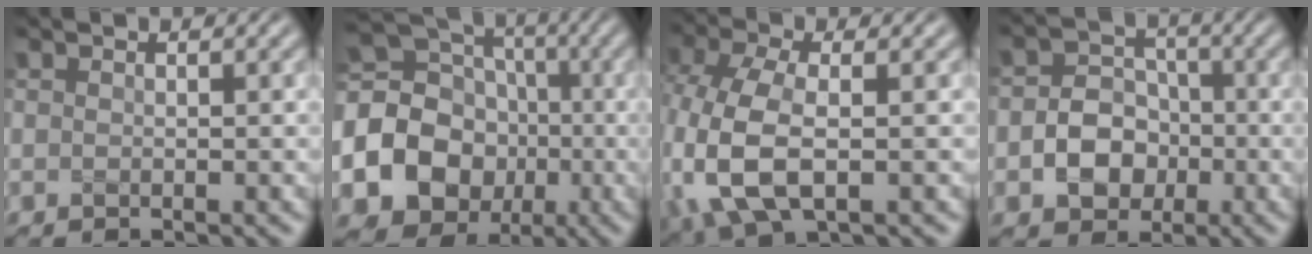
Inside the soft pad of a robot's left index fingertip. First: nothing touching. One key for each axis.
{"total": 17.4, "fx": -3.2, "fy": 15.7, "fz": 6.7, "tx": -0.180, "ty": -0.007, "tz": -0.071}
{"total": 8.1, "fx": -1.1, "fy": 4.7, "fz": 6.5, "tx": -0.167, "ty": -0.013, "tz": -0.022}
{"total": 4.5, "fx": -1.1, "fy": 3.7, "fz": 2.3, "tx": -0.025, "ty": -0.001, "tz": -0.025}